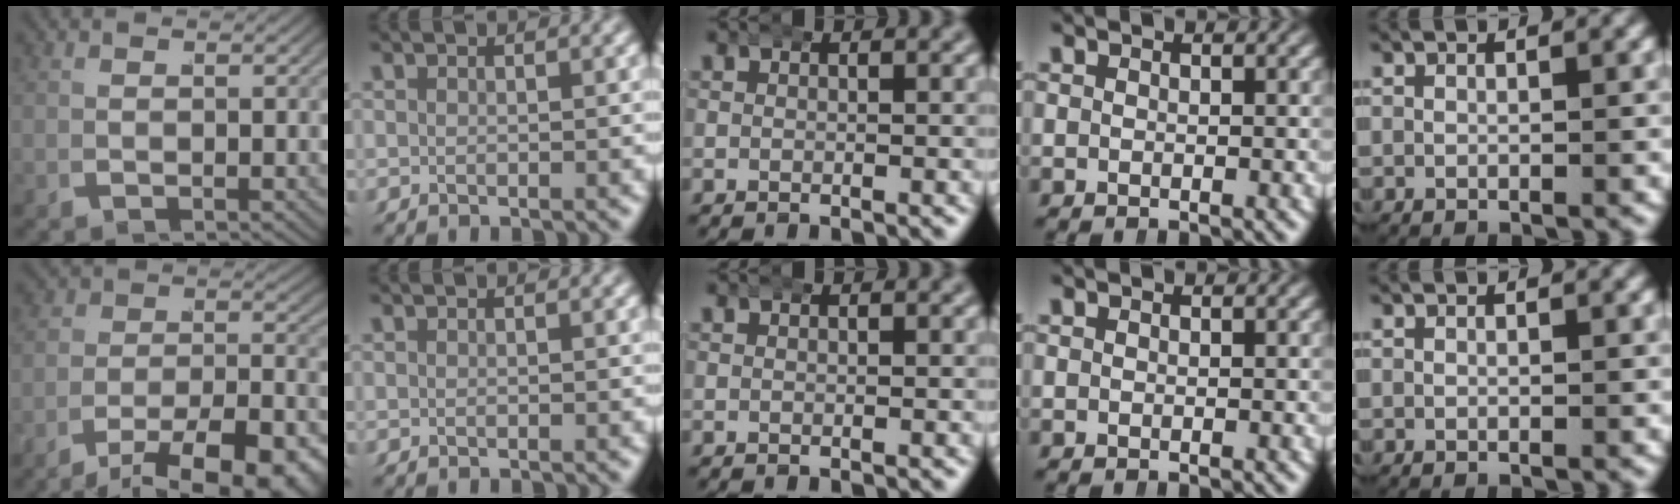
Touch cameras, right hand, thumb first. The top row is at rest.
{"thumb": {"total": 8.9, "force": [-5.1, 4.4, 5.8], "torque": [-0.050, -0.022, -0.077]}}